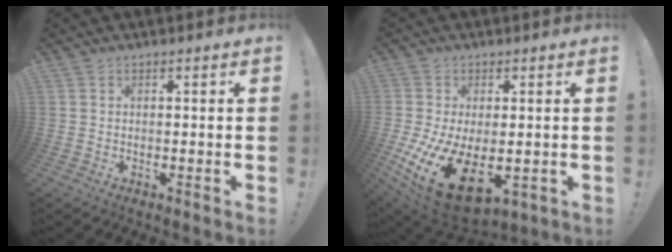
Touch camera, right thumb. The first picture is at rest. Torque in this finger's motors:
{"motor_torque": [0.09, 1.06, 1.25, -0.67, 0.49]}